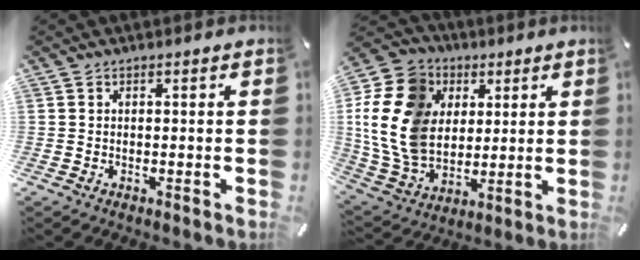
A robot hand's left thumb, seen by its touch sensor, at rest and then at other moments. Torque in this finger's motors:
{"motor_torque": [1.23, 1.19, 1.88, -0.89, 0.78]}